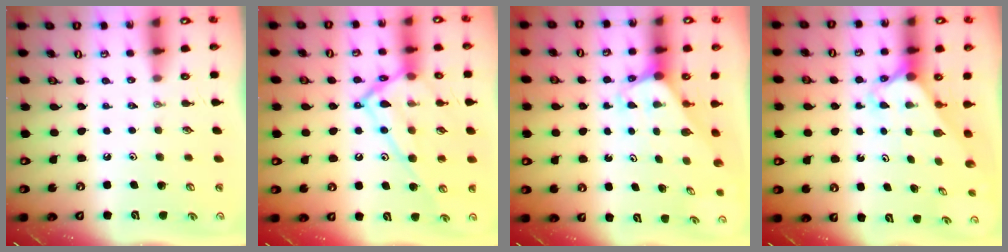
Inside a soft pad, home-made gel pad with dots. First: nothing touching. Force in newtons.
{"total": 19.2, "press": 19.1, "slide": 1.3}
{"total": 1.9, "press": 1.9, "slide": 0.2}
{"total": 2.5, "press": 2.5, "slide": 0.1}